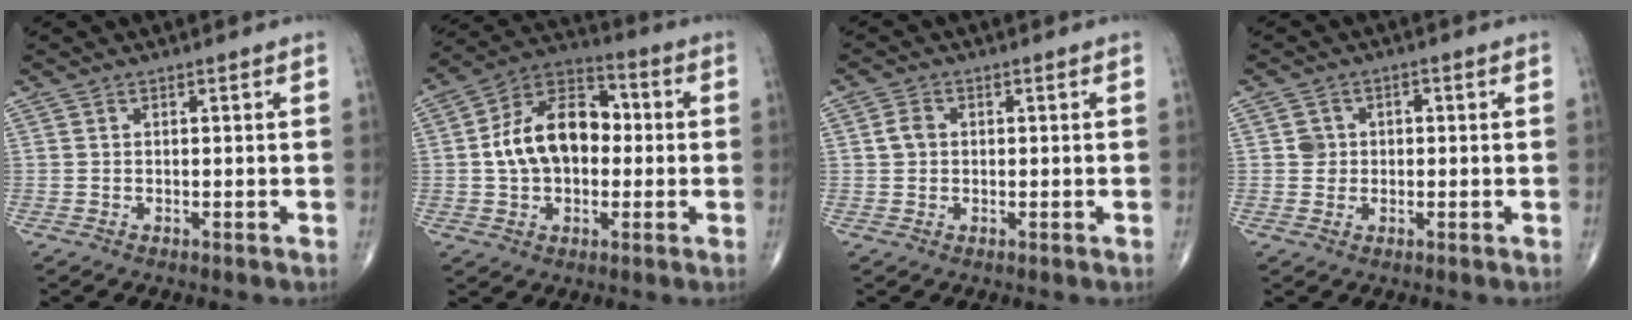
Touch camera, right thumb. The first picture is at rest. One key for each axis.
{"total": 15.4, "fx": 0.4, "fy": 10.3, "fz": 11.5, "tx": -0.171, "ty": 0.034, "tz": -0.003}
{"total": 2.6, "fx": 0.3, "fy": 2.1, "fz": 1.4, "tx": -0.022, "ty": 0.006, "tz": 0.003}
{"total": 3.1, "fx": 0.2, "fy": 2.9, "fz": 1.0, "tx": 0.006, "ty": 0.006, "tz": -0.001}